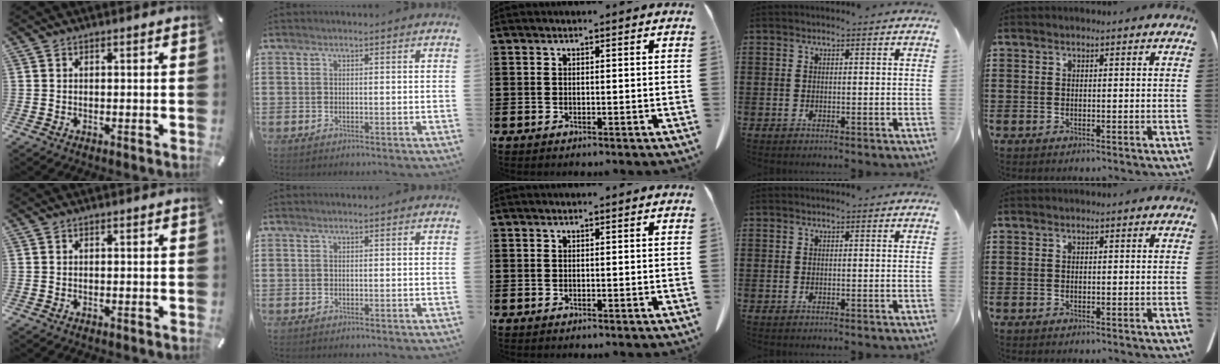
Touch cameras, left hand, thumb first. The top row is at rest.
{}